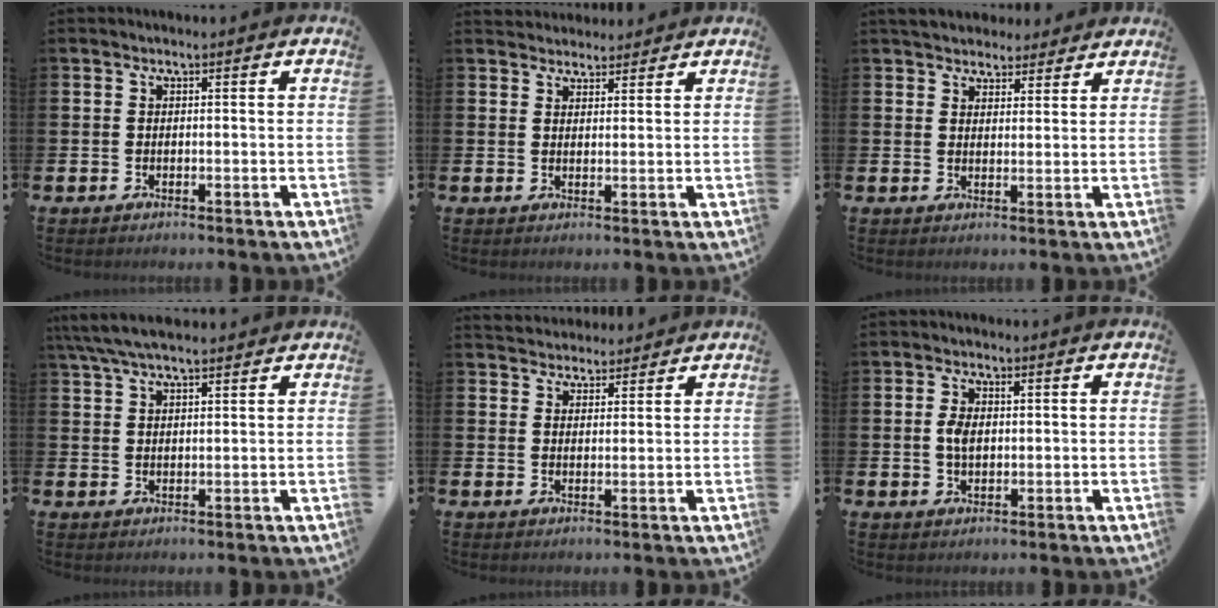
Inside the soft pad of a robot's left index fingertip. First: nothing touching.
{"total": 3.0, "force": [2.8, 1.0, -0.2], "torque": [0.009, -0.012, 0.051]}
{"total": 4.5, "force": [4.2, 1.5, 0.1], "torque": [-0.014, -0.017, 0.076]}
{"total": 5.7, "force": [5.0, 1.4, 2.5], "torque": [-0.066, -0.007, 0.094]}
{"total": 3.6, "force": [3.4, 1.0, -0.3], "torque": [-0.003, -0.015, 0.063]}
{"total": 3.0, "force": [0.7, 1.8, 2.3], "torque": [-0.039, 0.005, 0.008]}